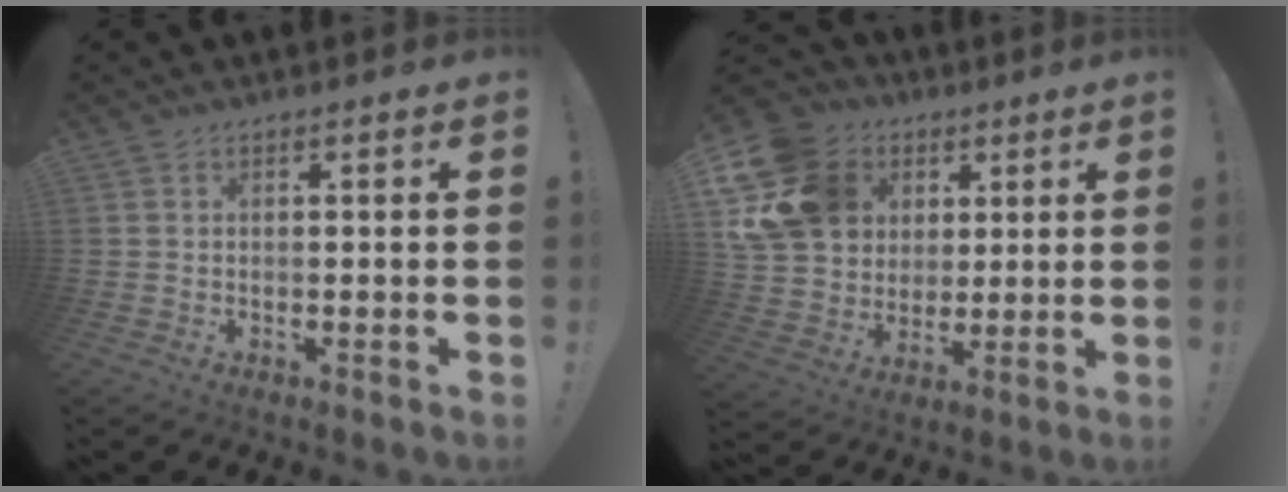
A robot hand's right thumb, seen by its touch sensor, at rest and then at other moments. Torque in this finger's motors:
{"motor_torque": [0.39, 0.42, 0.12, 0.13, 0.22]}